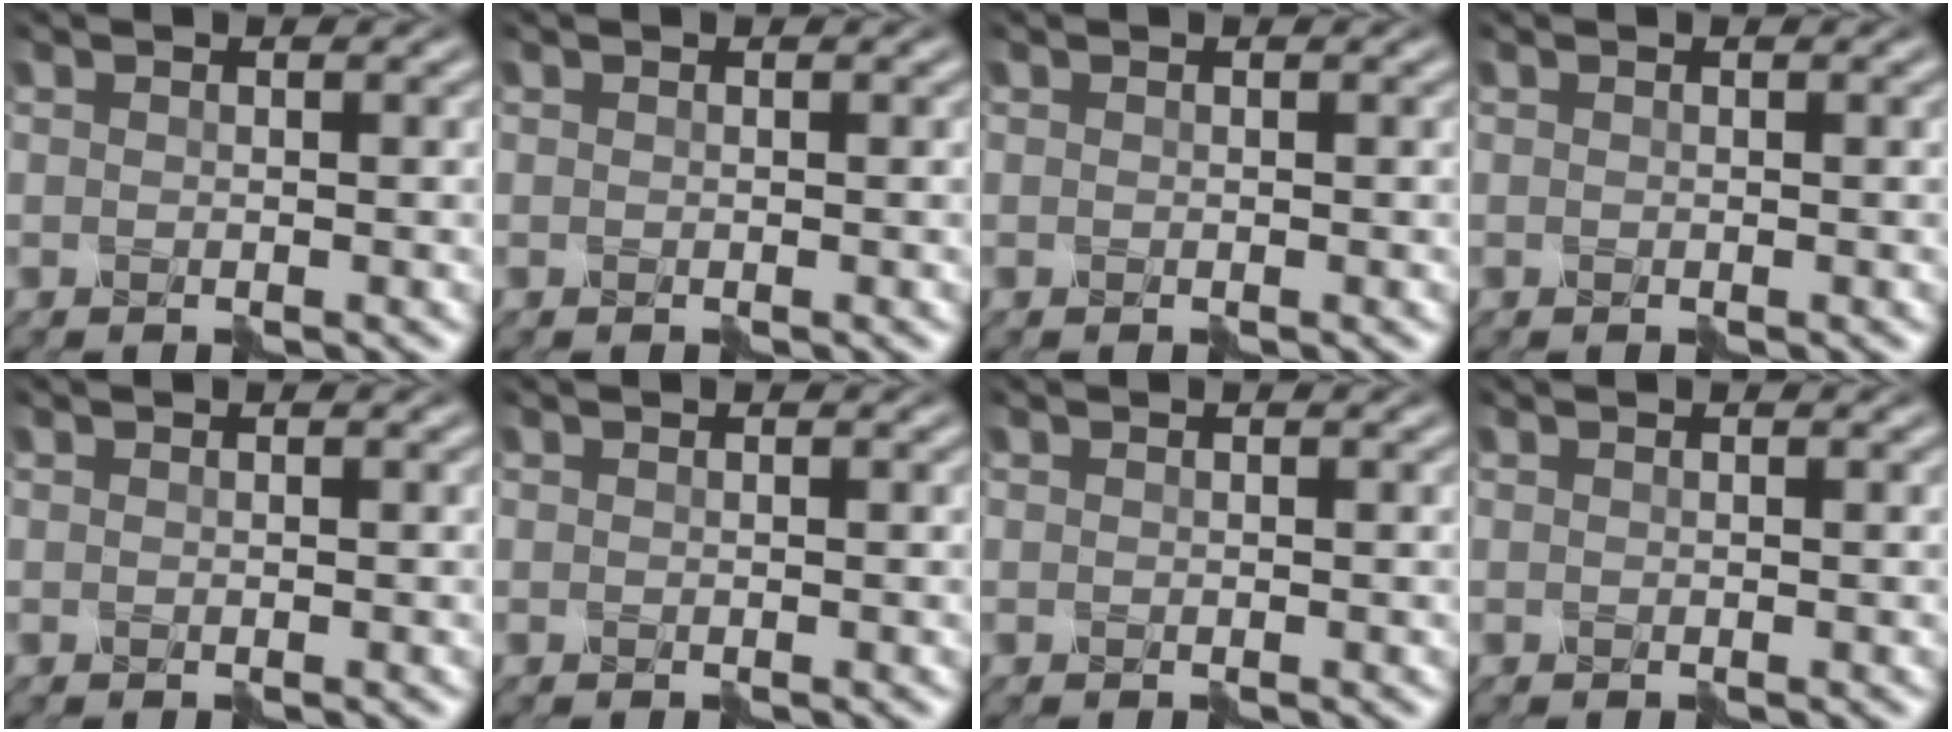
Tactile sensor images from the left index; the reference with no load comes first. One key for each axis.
{"total": 0.0}
{"total": 0.0}
{"total": 0.0}
{"total": 0.0}
{"total": 0.0}
{"total": 0.0}
{"total": 0.0}